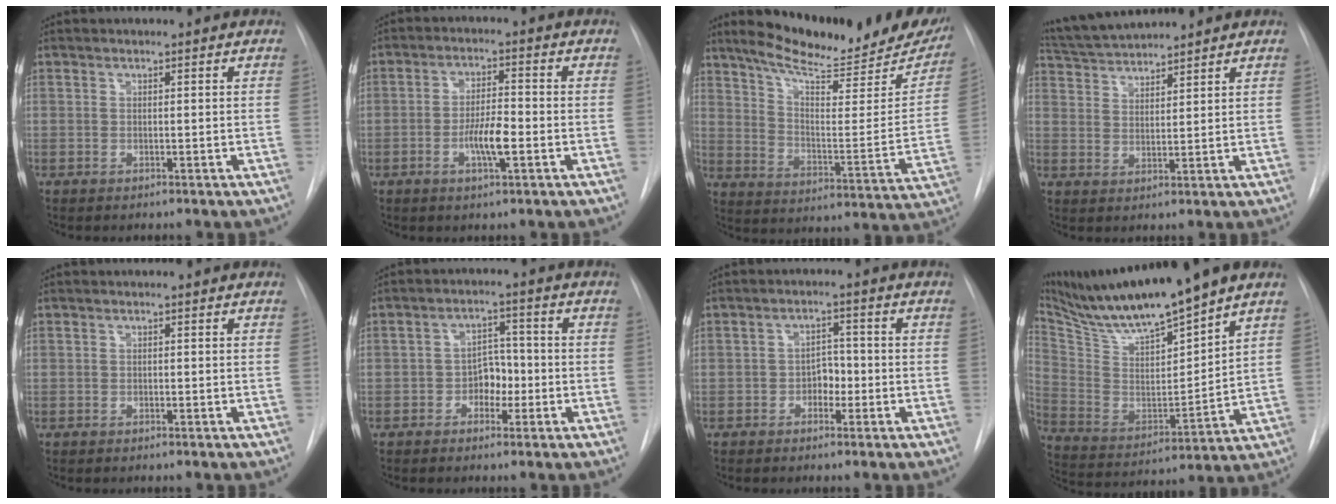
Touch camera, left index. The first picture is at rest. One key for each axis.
{"total": 5.6, "fx": -1.8, "fy": 1.0, "fz": 5.2, "tx": -0.098, "ty": 0.001, "tz": -0.033}
{"total": 24.9, "fx": 21.0, "fy": 5.3, "fz": 12.3, "tx": -0.181, "ty": -0.038, "tz": 0.281}
{"total": 7.5, "fx": 7.4, "fy": -0.1, "fz": 1.7, "tx": -0.041, "ty": 0.027, "tz": 0.141}
{"total": 0.0}
{"total": 4.4, "fx": -1.4, "fy": 2.9, "fz": 2.9, "tx": -0.040, "ty": 0.012, "tz": -0.026}
{"total": 3.1, "fx": -1.1, "fy": 2.0, "fz": 2.0, "tx": -0.023, "ty": 0.010, "tz": -0.022}
{"total": 17.9, "fx": 15.0, "fy": 0.5, "fz": 9.6, "tx": -0.180, "ty": -0.008, "tz": 0.280}